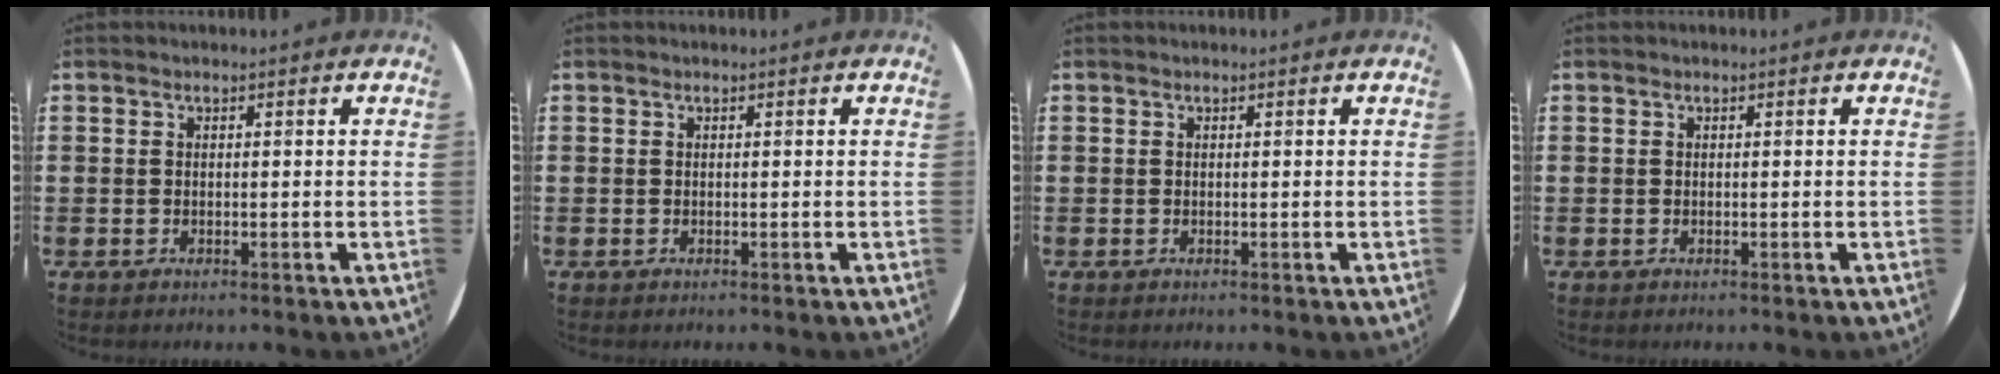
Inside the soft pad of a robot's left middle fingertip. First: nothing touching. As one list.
[{"total": 0.0}, {"total": 0.0}, {"total": 0.0}]